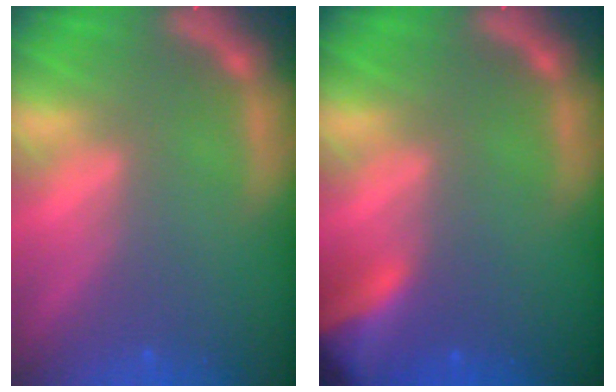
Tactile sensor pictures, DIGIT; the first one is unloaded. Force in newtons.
{"total": 6.5}